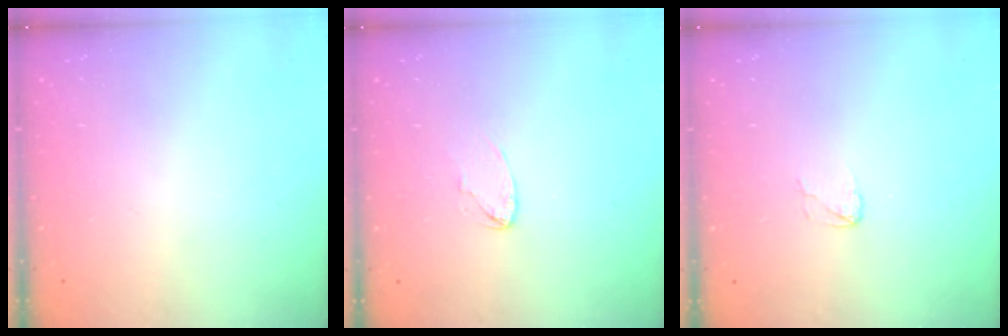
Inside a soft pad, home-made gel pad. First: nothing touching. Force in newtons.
{"total": 2.6, "press": 2.6, "slide": 0.2}
{"total": 2.7, "press": 2.7, "slide": 0.2}